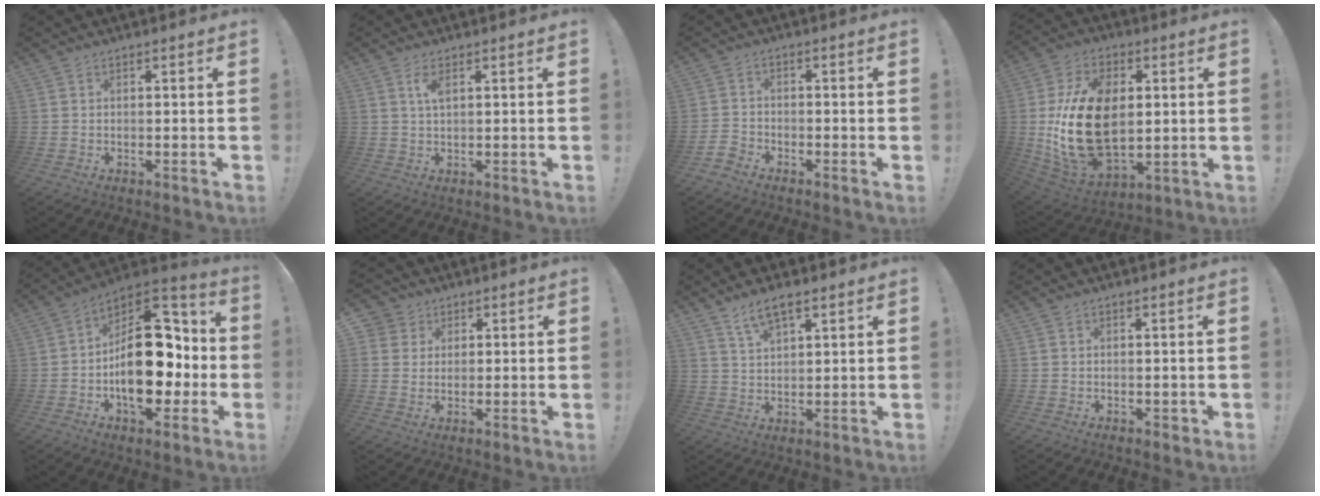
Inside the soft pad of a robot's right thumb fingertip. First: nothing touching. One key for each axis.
{"total": 3.2, "fx": 1.4, "fy": 1.2, "fz": 2.7, "tx": -0.041, "ty": -0.004, "tz": 0.020}
{"total": 3.5, "fx": -3.1, "fy": 1.4, "fz": 1.0, "tx": -0.024, "ty": 0.005, "tz": -0.060}
{"total": 25.3, "fx": 1.0, "fy": 16.6, "fz": 19.1, "tx": -0.376, "ty": -0.002, "tz": 0.032}
{"total": 23.5, "fx": -2.9, "fy": 14.5, "fz": 18.3, "tx": -0.265, "ty": 0.026, "tz": -0.034}
{"total": 4.9, "fx": 2.1, "fy": 4.4, "fz": 0.6, "tx": -0.010, "ty": -0.008, "tz": 0.042}
{"total": 6.6, "fx": 4.5, "fy": 2.4, "fz": 4.3, "tx": -0.076, "ty": -0.016, "tz": 0.082}
{"total": 1.2, "fx": 0.3, "fy": 1.0, "fz": 0.6, "tx": 0.004, "ty": -0.003, "tz": 0.003}